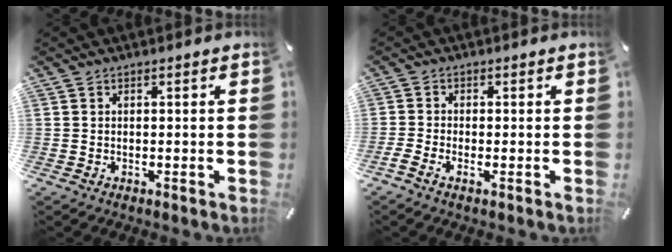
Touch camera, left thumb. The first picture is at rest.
{"total": 1.7, "force": [-1.1, 0.7, 1.2], "torque": [-0.020, 0.004, -0.019]}